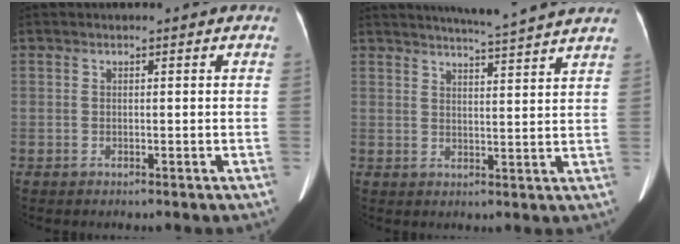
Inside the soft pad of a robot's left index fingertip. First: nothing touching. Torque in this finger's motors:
{"motor_torque": [-0.82, -0.99, 0.00, 0.02]}